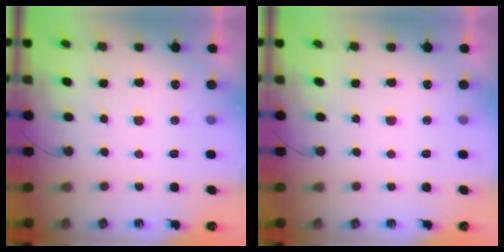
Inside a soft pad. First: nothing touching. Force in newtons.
{"total": 0.0}